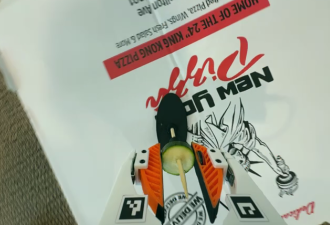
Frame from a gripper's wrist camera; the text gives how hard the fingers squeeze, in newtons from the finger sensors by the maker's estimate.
{"total": 7.2, "left": 7.4, "right": 7.1}